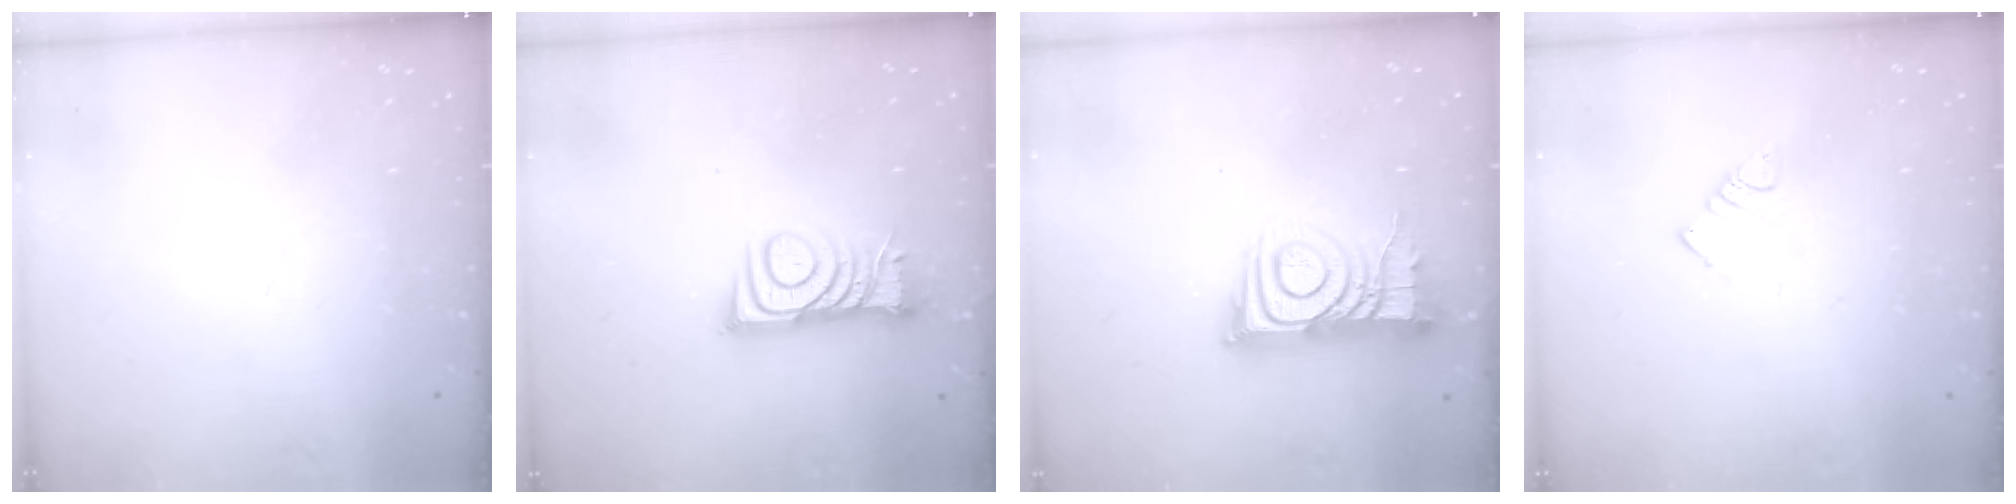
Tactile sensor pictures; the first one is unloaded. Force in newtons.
{"total": 9.2, "press": 9.2, "slide": 0.3}
{"total": 12.7, "press": 12.7, "slide": 0.9}
{"total": 3.1, "press": 3.1, "slide": 0.3}